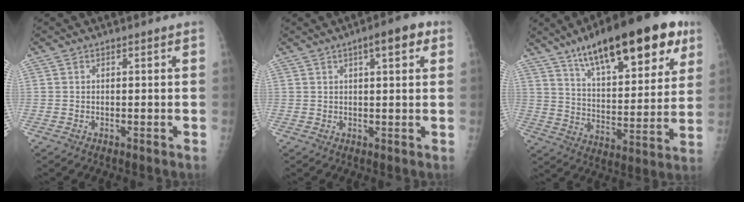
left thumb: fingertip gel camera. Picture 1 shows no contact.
{"total": 5.9, "force": [2.6, 1.8, 4.9], "torque": [-0.058, 0.004, 0.030]}
{"total": 25.9, "force": [15.2, 9.1, 18.9], "torque": [-0.249, -0.032, 0.235]}